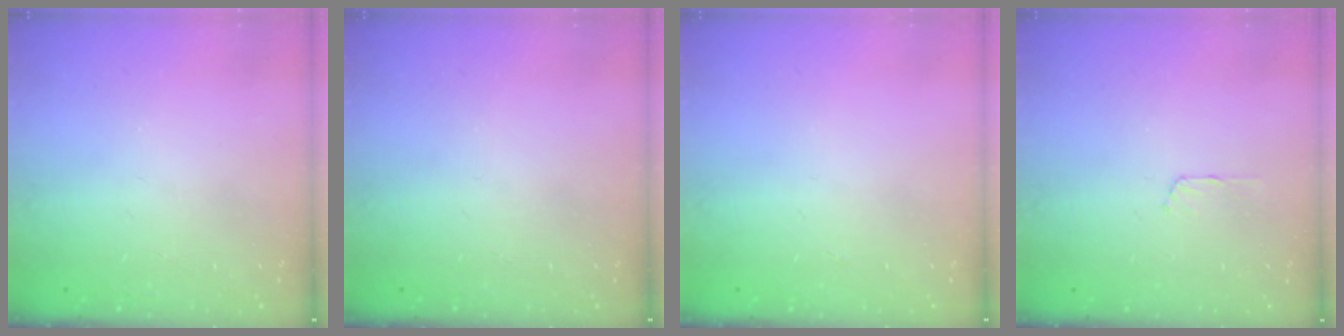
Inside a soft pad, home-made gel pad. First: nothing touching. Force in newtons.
{"total": 0.0}
{"total": 0.0}
{"total": 3.0, "press": 2.9, "slide": 0.4}